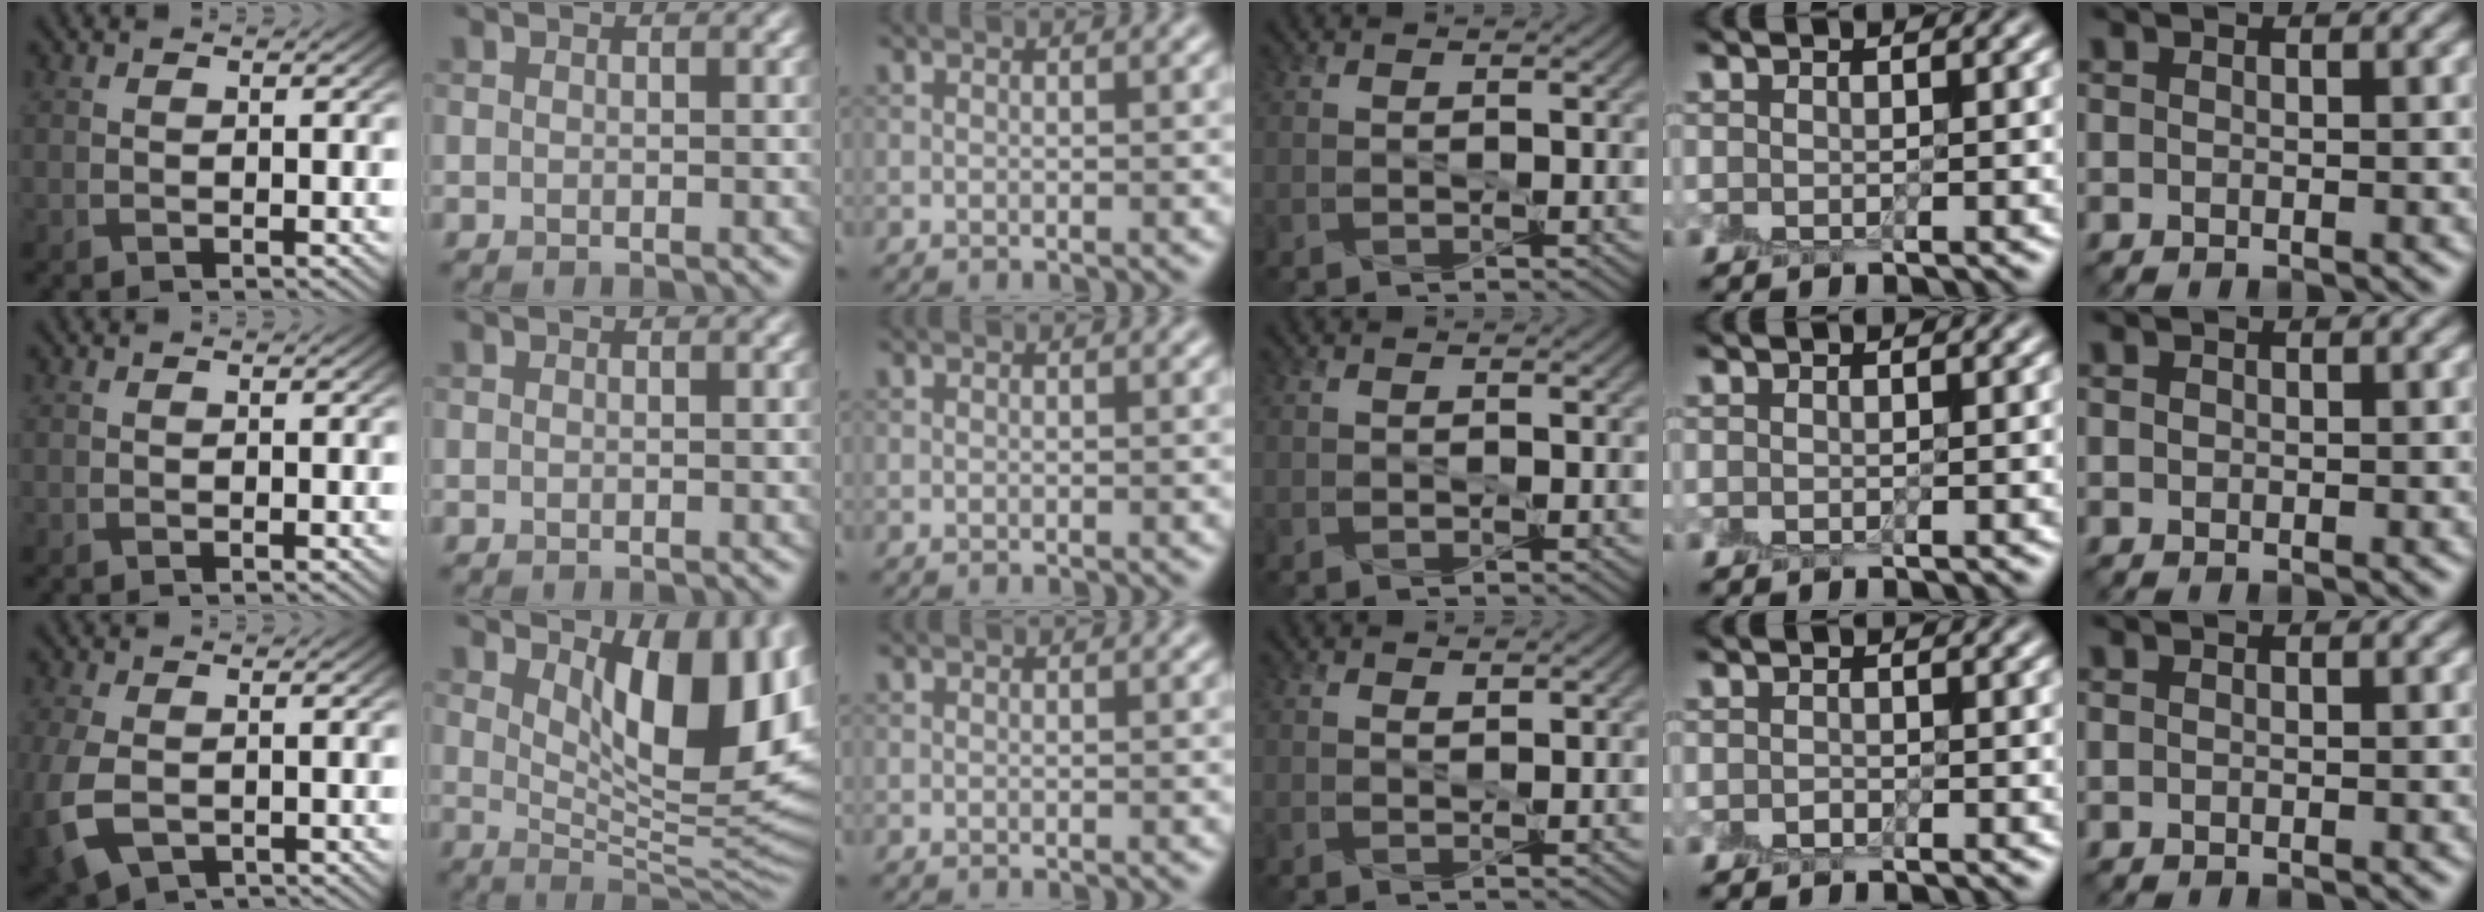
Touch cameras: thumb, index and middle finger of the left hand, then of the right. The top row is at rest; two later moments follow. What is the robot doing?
{"motion": "peel", "object": "small bumper sticker"}